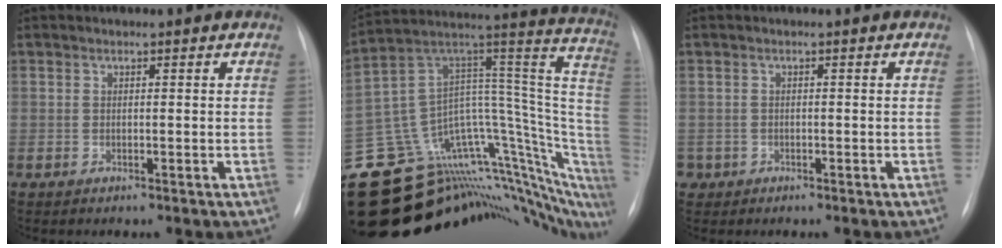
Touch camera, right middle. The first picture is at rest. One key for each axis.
{"total": 33.1, "fx": -26.8, "fy": 11.5, "fz": 15.6, "tx": -0.152, "ty": 0.100, "tz": -0.360}
{"total": 1.3, "fx": -0.7, "fy": 1.1, "fz": 0.0, "tx": -0.003, "ty": 0.003, "tz": -0.011}